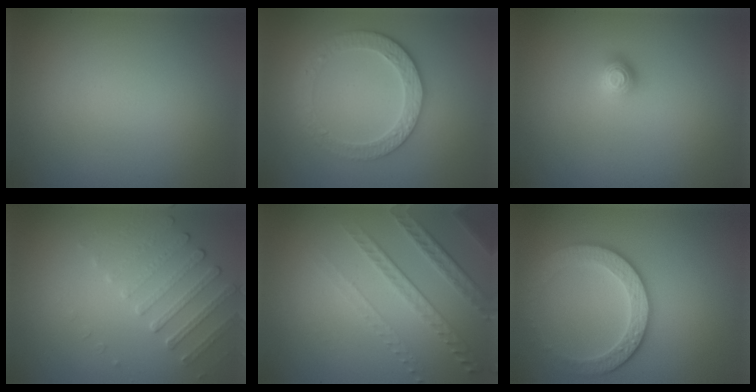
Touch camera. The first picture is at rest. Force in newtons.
{"total": 3.3, "press": 3.1, "slide": 1.2}
{"total": 1.1, "press": 1.0, "slide": 0.3}
{"total": 2.2, "press": 1.8, "slide": 1.2}
{"total": 4.9, "press": 3.2, "slide": 3.7}
{"total": 3.6, "press": 3.5, "slide": 0.8}